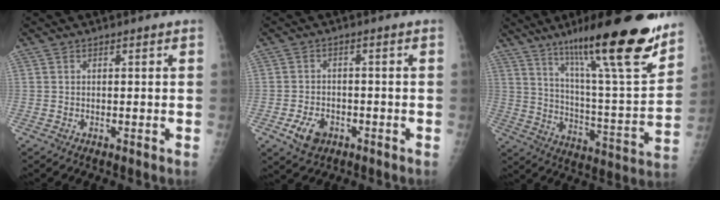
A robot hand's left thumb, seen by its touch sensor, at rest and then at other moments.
{"total": 5.0, "force": [-2.3, 3.5, 2.8], "torque": [-0.044, 0.009, -0.034]}
{"total": 25.1, "force": [17.1, 3.4, 18.1], "torque": [-0.258, -0.072, 0.275]}